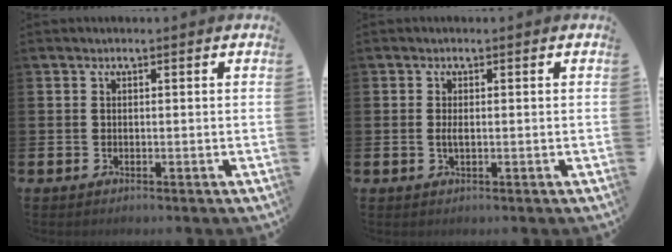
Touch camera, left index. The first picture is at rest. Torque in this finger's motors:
{"motor_torque": [0.29, 0.20, 0.03, 0.07]}